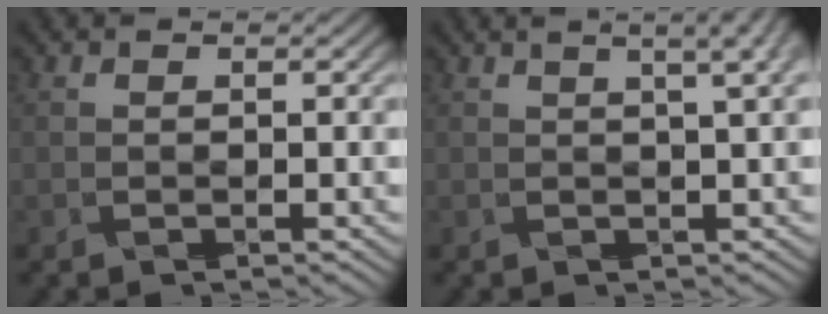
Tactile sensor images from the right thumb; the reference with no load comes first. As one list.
[{"total": 4.6, "force": [2.2, 1.0, 4.0], "torque": [-0.051, 0.016, 0.030]}]